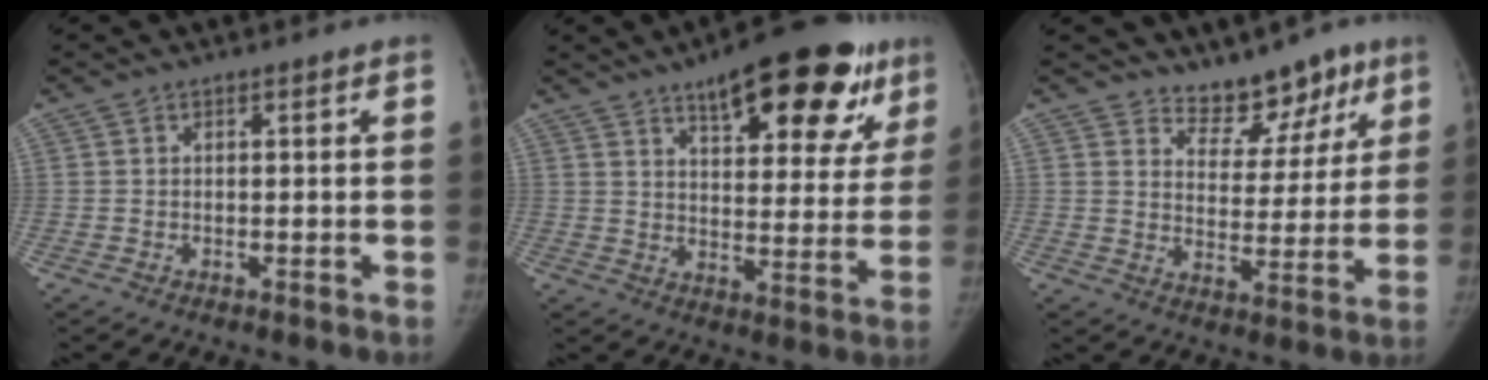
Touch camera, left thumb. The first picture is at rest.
{"total": 23.0, "force": [13.5, 8.6, 16.6], "torque": [-0.189, -0.029, 0.188]}
{"total": 9.7, "force": [7.6, 5.3, 2.9], "torque": [0.005, -0.049, 0.118]}